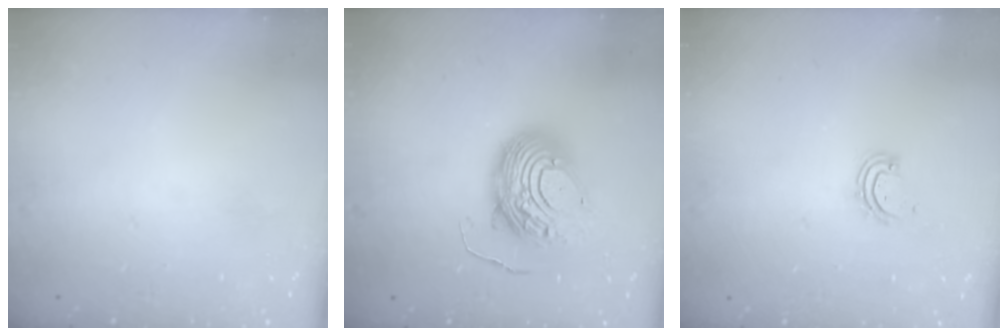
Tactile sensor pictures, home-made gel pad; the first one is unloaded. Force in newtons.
{"total": 11.8, "press": 11.8, "slide": 1.3}
{"total": 3.7, "press": 3.6, "slide": 0.5}